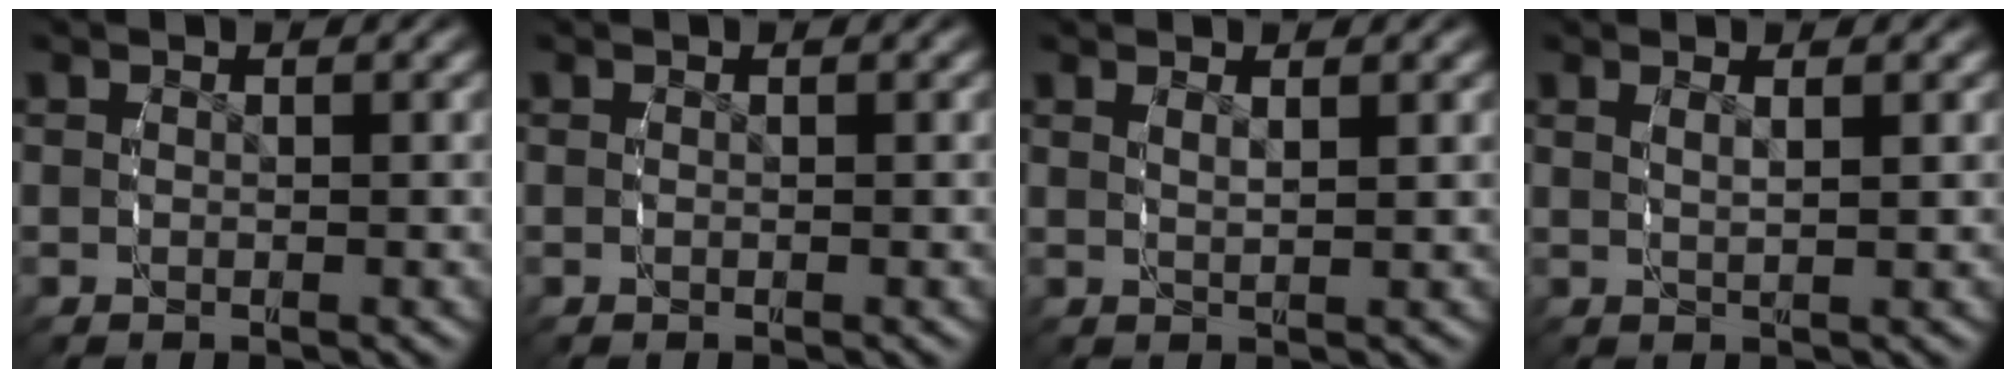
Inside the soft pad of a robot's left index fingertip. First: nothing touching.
{"total": 0.0}
{"total": 1.3, "force": [0.9, -0.7, 0.6], "torque": [-0.009, -0.006, 0.024]}
{"total": 1.4, "force": [0.8, -0.6, 0.9], "torque": [-0.015, -0.005, 0.023]}